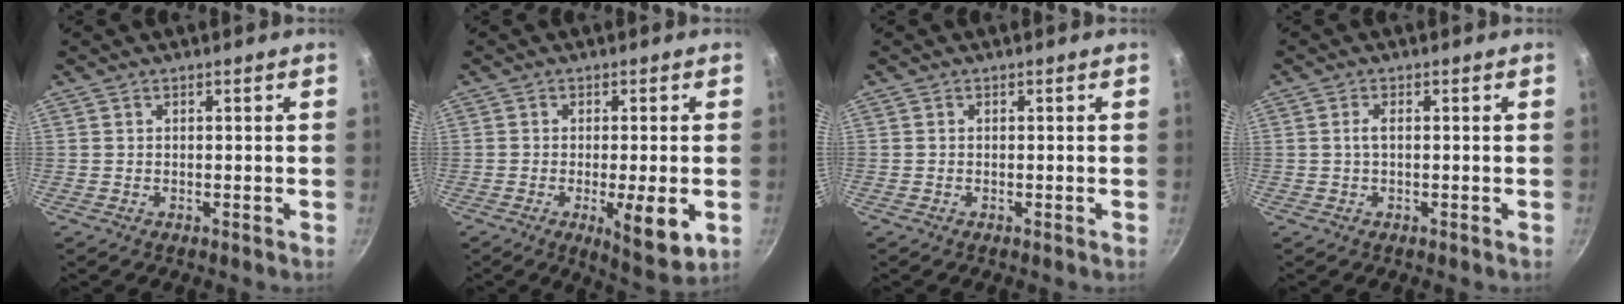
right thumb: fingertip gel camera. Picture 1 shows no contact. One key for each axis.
{"total": 8.9, "fx": -2.3, "fy": 2.2, "fz": 8.4, "tx": -0.120, "ty": -0.005, "tz": -0.027}
{"total": 0.0}
{"total": 1.5, "fx": 0.0, "fy": 0.5, "fz": 1.5, "tx": -0.036, "ty": 0.005, "tz": -0.001}